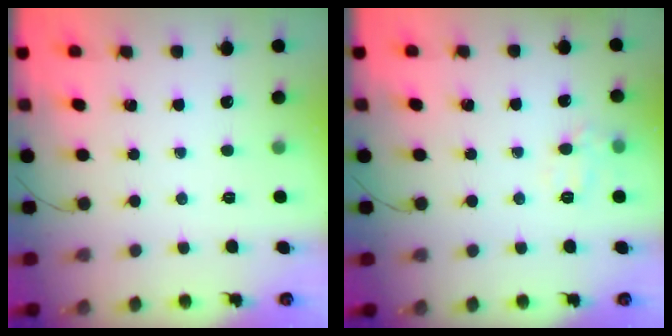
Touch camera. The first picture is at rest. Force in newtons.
{"total": 6.8, "press": 6.7, "slide": 1.0}